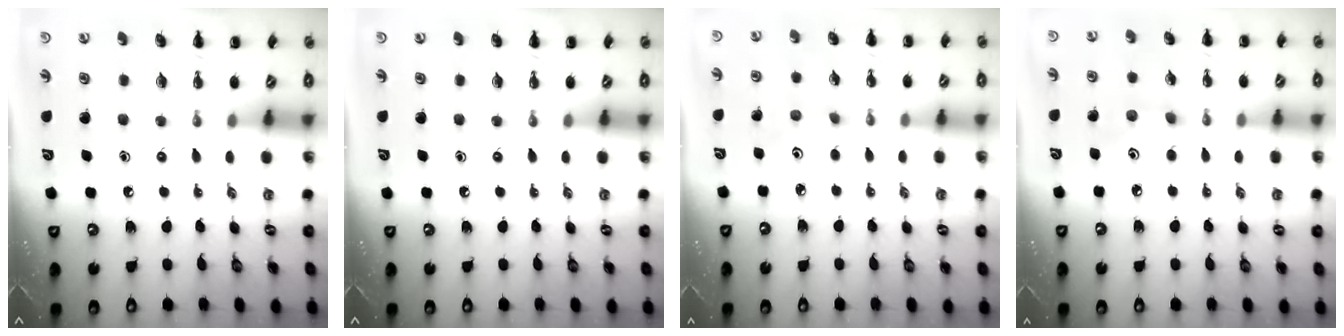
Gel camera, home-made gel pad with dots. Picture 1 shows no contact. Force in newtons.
{"total": 0.0}
{"total": 1.4, "press": 1.3, "slide": 0.4}
{"total": 3.5, "press": 3.4, "slide": 0.9}